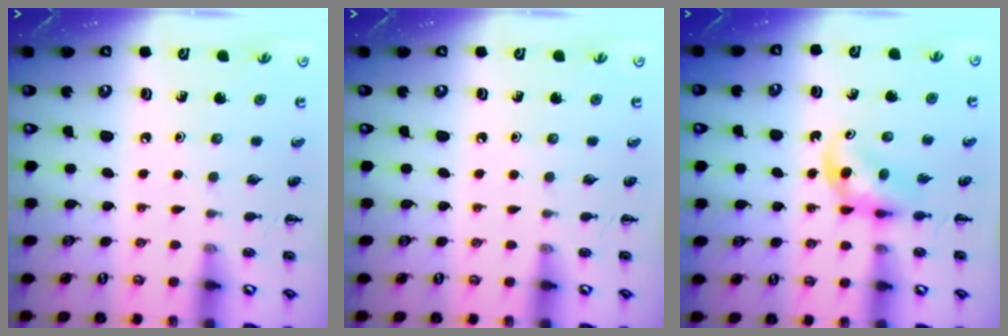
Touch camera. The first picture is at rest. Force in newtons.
{"total": 0.0}
{"total": 3.2, "press": 3.0, "slide": 1.0}